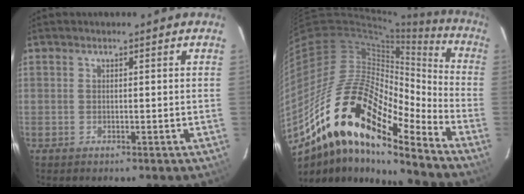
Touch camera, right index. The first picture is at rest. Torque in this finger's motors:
{"motor_torque": [1.73, -0.40, 1.05, 0.18]}